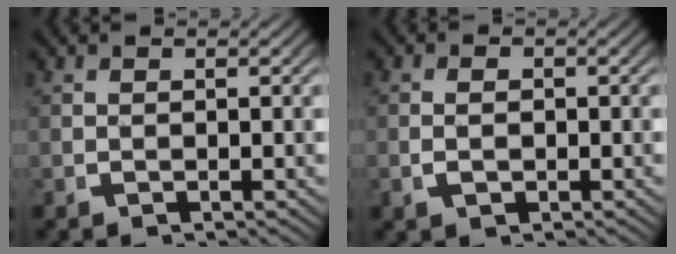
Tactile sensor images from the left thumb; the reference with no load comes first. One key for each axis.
{"total": 1.5, "fx": -0.5, "fy": 1.0, "fz": 1.0, "tx": -0.027, "ty": -0.004, "tz": -0.005}